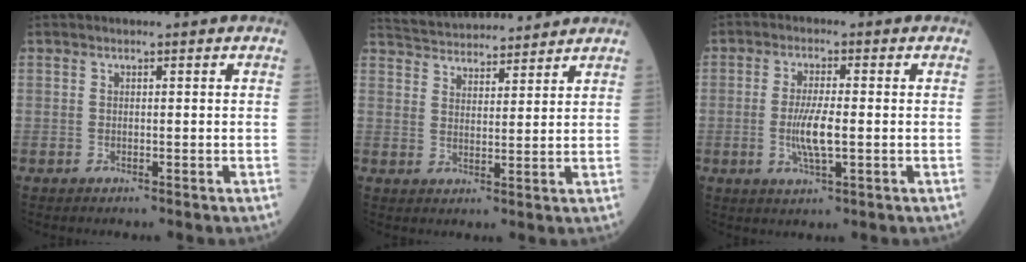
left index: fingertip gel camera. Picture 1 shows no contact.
{"total": 12.8, "force": [12.2, 2.1, 3.2], "torque": [-0.056, 0.030, 0.189]}
{"total": 5.5, "force": [-0.9, 0.9, 5.4], "torque": [-0.113, -0.011, -0.016]}